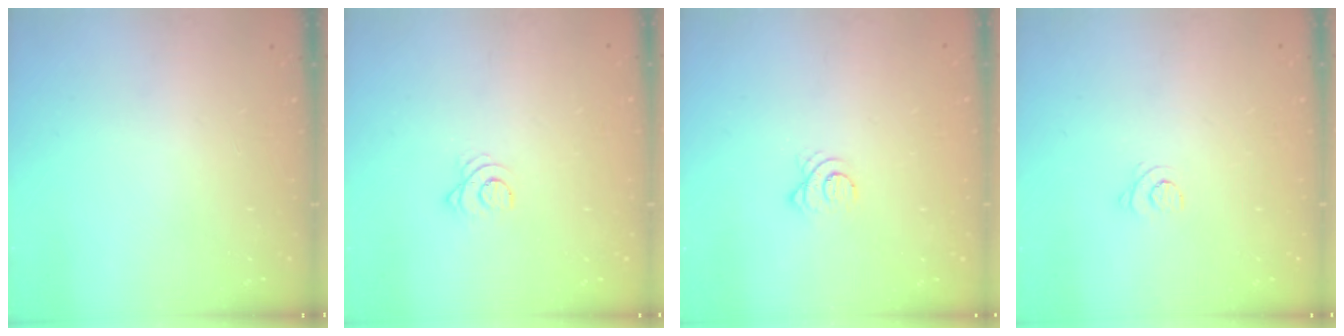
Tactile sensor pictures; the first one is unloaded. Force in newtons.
{"total": 2.3, "press": 2.3, "slide": 0.3}
{"total": 3.6, "press": 3.5, "slide": 0.5}
{"total": 2.5, "press": 2.5, "slide": 0.3}